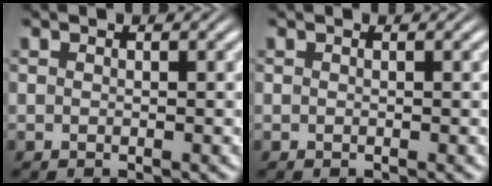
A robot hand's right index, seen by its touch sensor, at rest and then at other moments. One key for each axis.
{"total": 0.0}